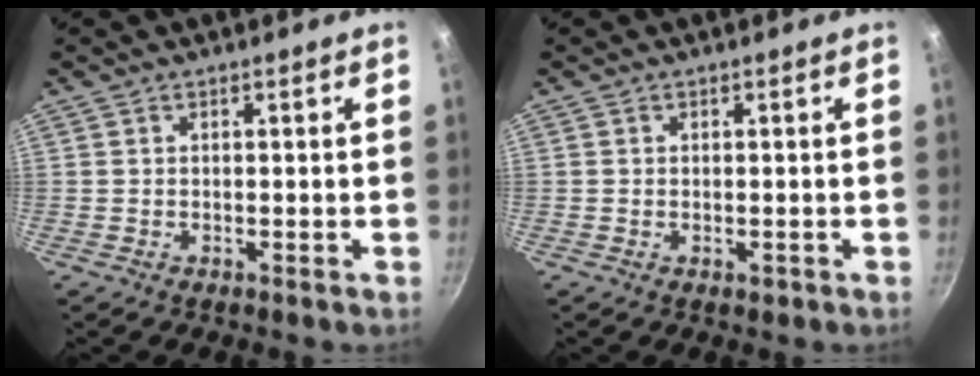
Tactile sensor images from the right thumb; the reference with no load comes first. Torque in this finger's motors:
{"motor_torque": [0.45, 0.24, 0.39, -0.31, 0.03]}